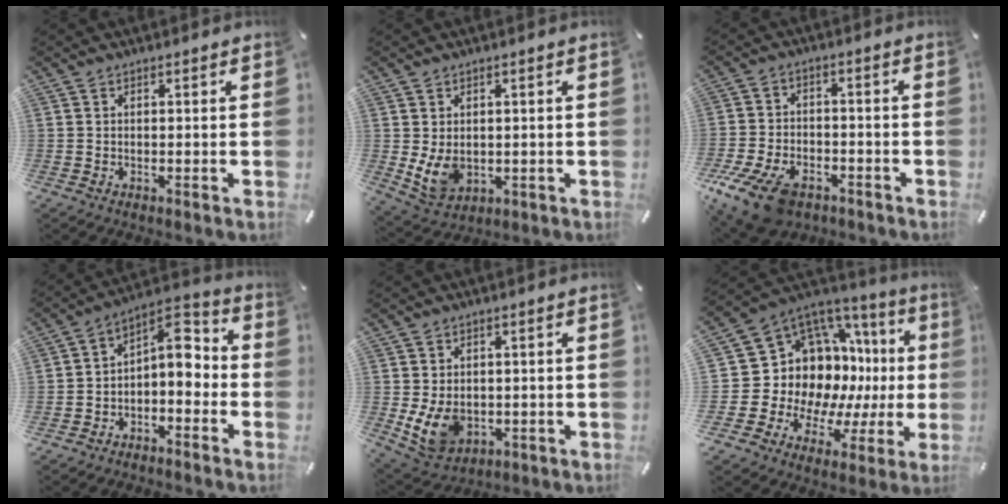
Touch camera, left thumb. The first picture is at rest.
{"total": 6.8, "force": [0.8, 5.5, 4.0], "torque": [-0.083, -0.008, 0.017]}
{"total": 12.9, "force": [-7.7, 7.3, 7.4], "torque": [-0.153, 0.038, -0.135]}
{"total": 7.1, "force": [-0.1, 5.0, 5.0], "torque": [-0.054, -0.013, -0.010]}
{"total": 8.3, "force": [-0.5, 6.7, 4.9], "torque": [-0.093, -0.002, -0.007]}
{"total": 13.9, "force": [2.7, 11.7, 6.8], "torque": [-0.093, -0.079, 0.073]}